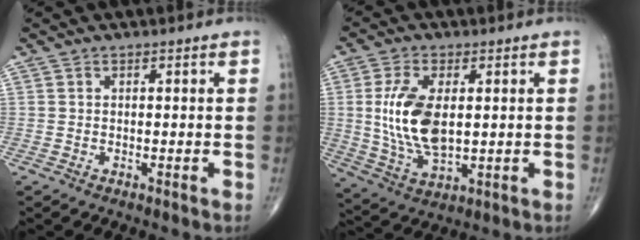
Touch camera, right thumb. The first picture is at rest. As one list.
[{"total": 12.4, "force": [1.2, 6.3, 10.6], "torque": [-0.210, -0.012, 0.031]}]